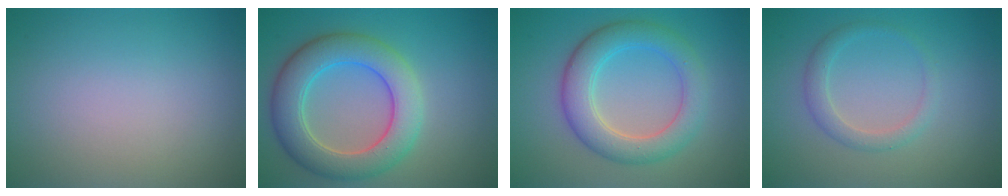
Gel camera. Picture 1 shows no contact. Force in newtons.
{"total": 7.0, "press": 7.0, "slide": 0.2}
{"total": 5.4, "press": 5.4, "slide": 0.1}
{"total": 1.9, "press": 1.9, "slide": 0.2}